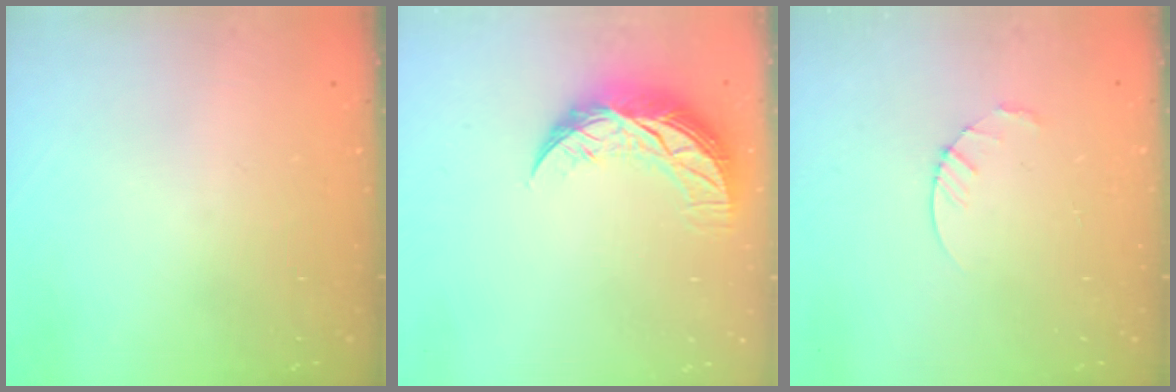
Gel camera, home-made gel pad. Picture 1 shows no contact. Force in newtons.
{"total": 10.1, "press": 10.0, "slide": 0.9}
{"total": 3.7, "press": 3.7, "slide": 0.5}